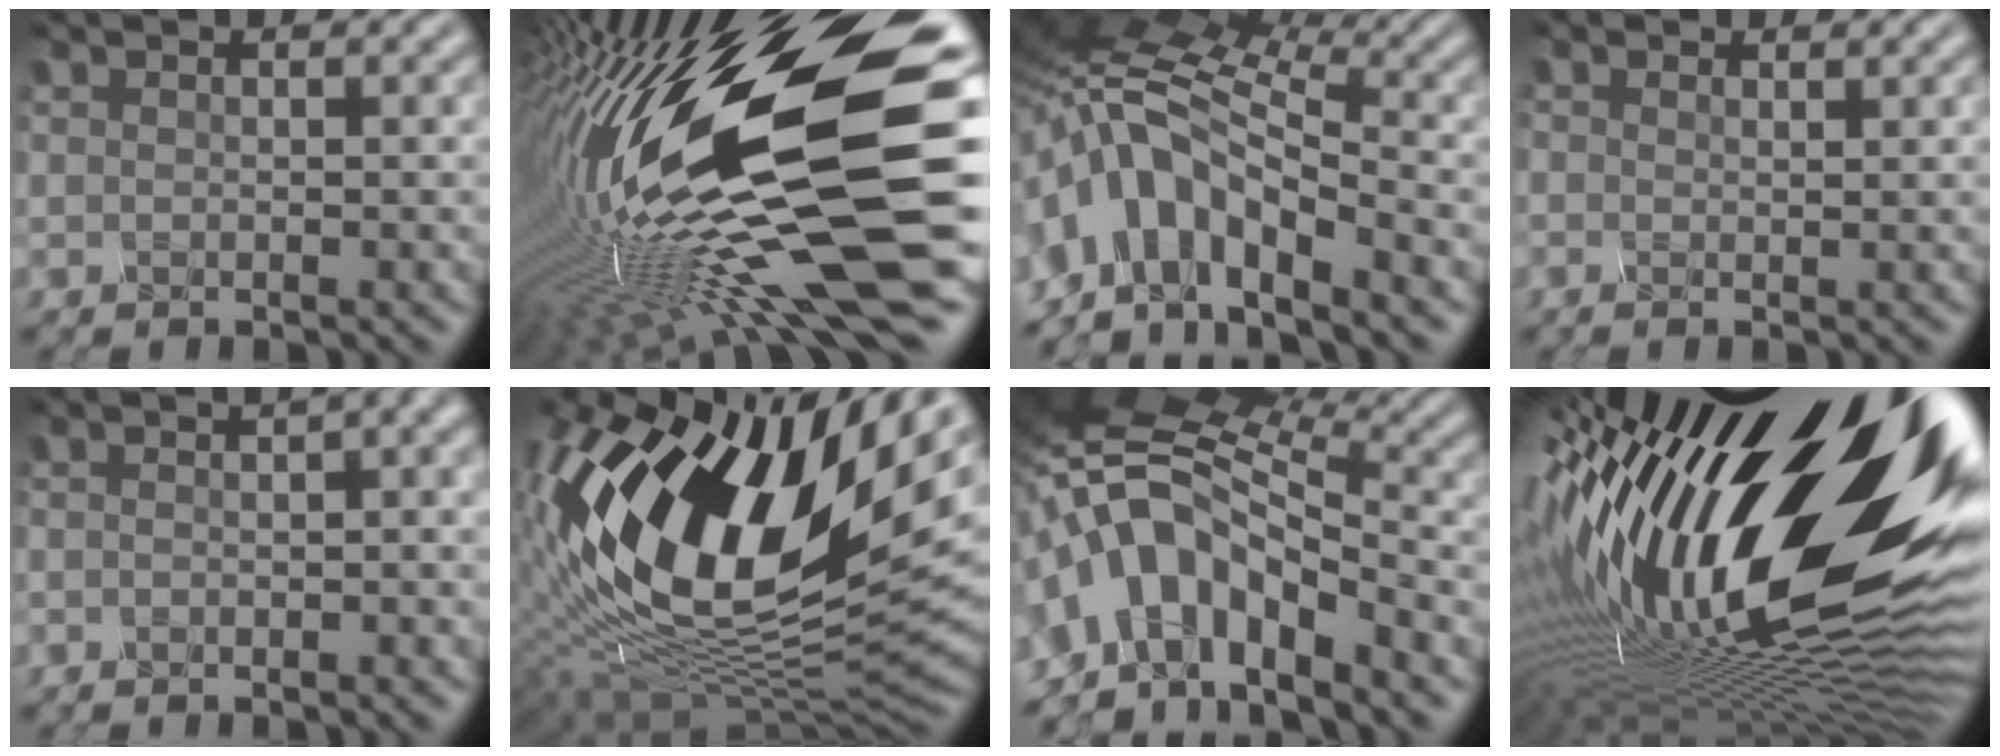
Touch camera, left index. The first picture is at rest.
{"total": 19.8, "force": [-3.6, 4.0, 19.0], "torque": [-0.370, -0.012, -0.059]}
{"total": 8.2, "force": [-4.2, 3.8, 6.0], "torque": [-0.124, 0.014, -0.076]}
{"total": 1.5, "force": [-0.8, -0.7, -1.0], "torque": [0.014, -0.006, 0.002]}
{"total": 6.7, "force": [-1.3, 2.5, 6.0], "torque": [-0.043, 0.022, -0.015]}
{"total": 16.2, "force": [3.1, 8.7, 13.4], "torque": [-0.280, 0.004, 0.068]}
{"total": 8.3, "force": [-5.3, 3.8, 5.2], "torque": [-0.094, 0.009, -0.088]}
{"total": 20.9, "force": [2.3, 7.5, 19.4], "torque": [-0.352, -0.018, 0.044]}